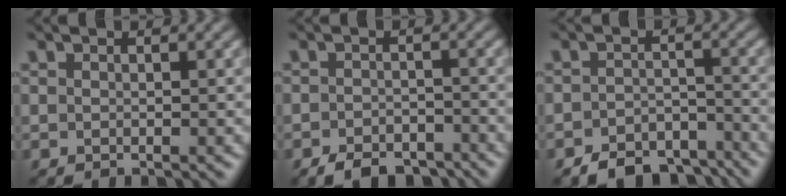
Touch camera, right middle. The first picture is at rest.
{"total": 4.2, "force": [-3.4, 1.8, 1.6], "torque": [-0.019, -0.005, -0.057]}
{"total": 5.2, "force": [-4.3, 2.3, 1.7], "torque": [-0.020, -0.006, -0.073]}